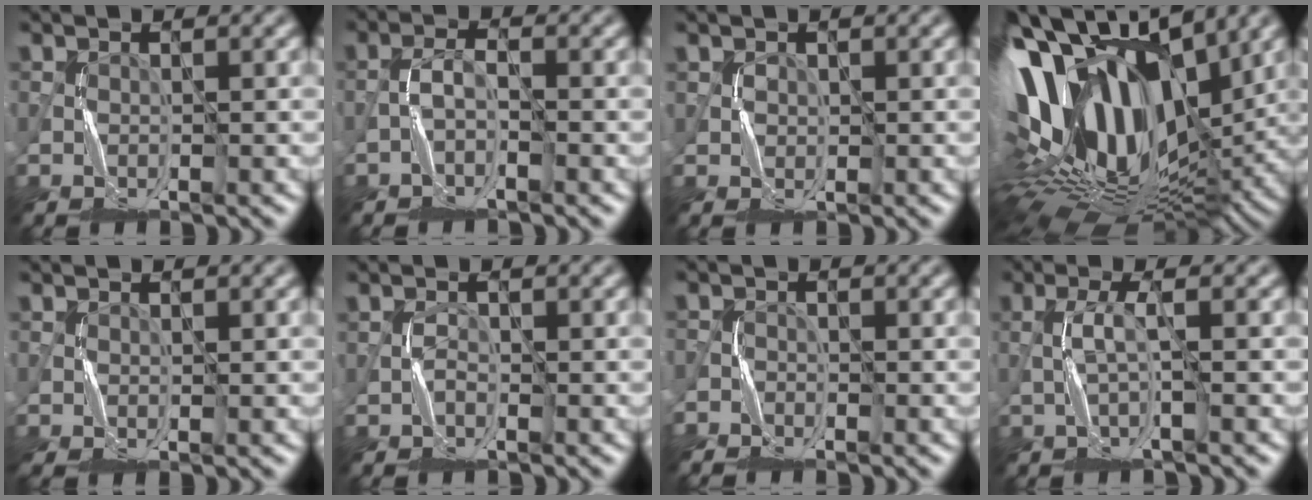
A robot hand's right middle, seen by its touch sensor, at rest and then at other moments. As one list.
[{"total": 1.6, "force": [-1.3, 0.4, 0.8], "torque": [-0.014, 0.008, -0.029]}, {"total": 1.2, "force": [0.5, 1.0, 0.3], "torque": [-0.007, -0.001, 0.012]}, {"total": 17.6, "force": [3.6, 10.8, 13.5], "torque": [-0.264, 0.023, 0.058]}, {"total": 0.7, "force": [0.2, 0.2, 0.6], "torque": [-0.018, -0.001, 0.006]}, {"total": 0.8, "force": [-0.5, 0.5, 0.5], "torque": [-0.007, 0.005, -0.011]}, {"total": 1.7, "force": [-1.5, 0.7, -0.3], "torque": [0.009, 0.003, -0.031]}, {"total": 1.6, "force": [-0.5, -0.1, 1.5], "torque": [-0.034, 0.006, -0.012]}]